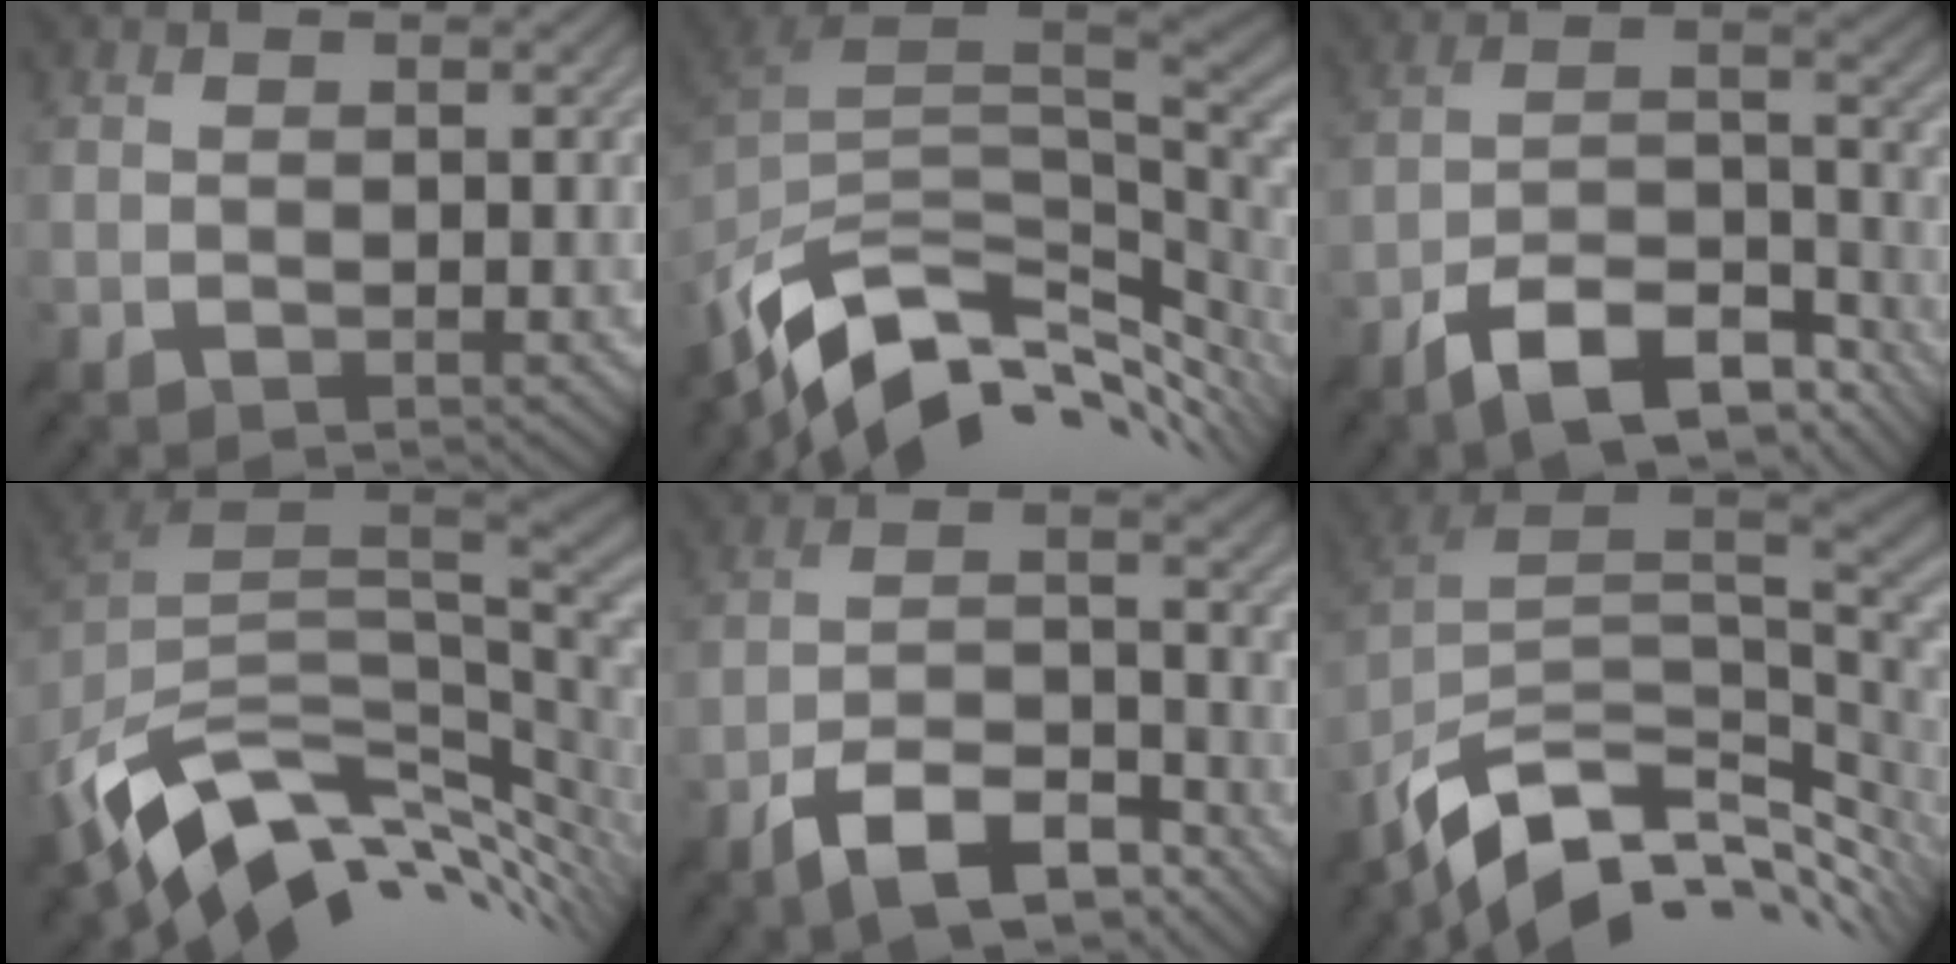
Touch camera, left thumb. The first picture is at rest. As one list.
[{"total": 13.1, "force": [-4.9, 7.4, 9.6], "torque": [-0.216, -0.024, -0.078]}, {"total": 12.3, "force": [-9.2, 4.0, 7.1], "torque": [-0.118, 0.001, -0.179]}, {"total": 13.5, "force": [-2.4, 8.5, 10.2], "torque": [-0.219, -0.025, -0.027]}, {"total": 10.3, "force": [-7.5, 3.4, 6.1], "torque": [-0.098, 0.001, -0.146]}, {"total": 12.9, "force": [-6.4, 6.7, 9.0], "torque": [-0.206, -0.013, -0.112]}]